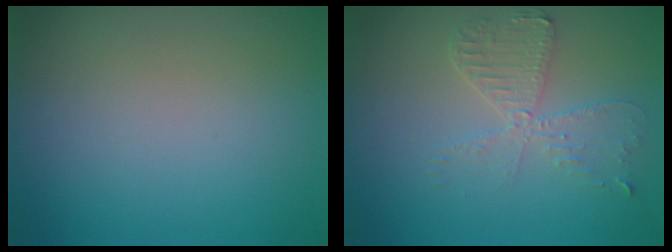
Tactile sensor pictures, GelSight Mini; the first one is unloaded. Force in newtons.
{"total": 3.7, "press": 3.2, "slide": 1.9}